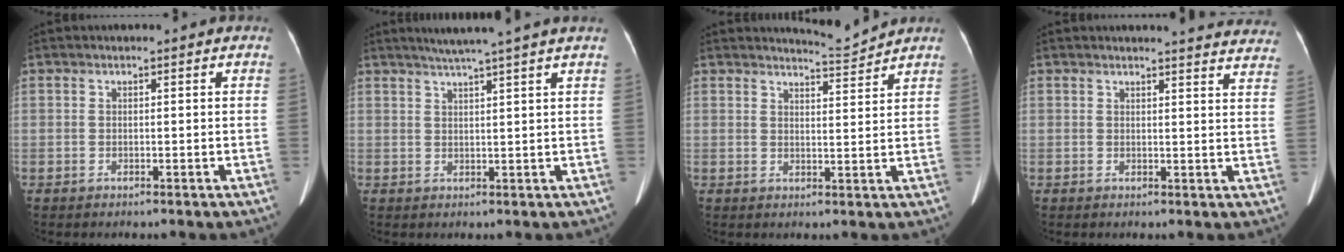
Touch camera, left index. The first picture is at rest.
{"total": 6.7, "force": [5.3, -1.6, 3.8], "torque": [-0.055, 0.014, 0.075]}
{"total": 3.5, "force": [3.3, -1.1, -0.6], "torque": [-0.002, -0.020, 0.057]}
{"total": 13.7, "force": [13.3, 1.2, 3.0], "torque": [-0.013, -0.066, 0.118]}